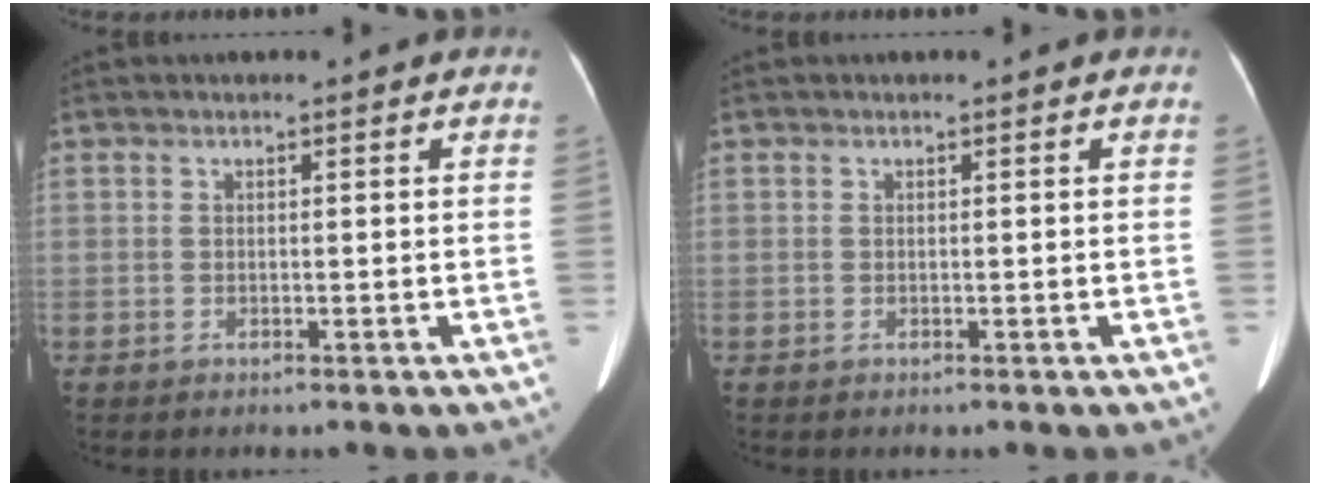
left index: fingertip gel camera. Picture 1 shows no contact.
{"total": 0.0}